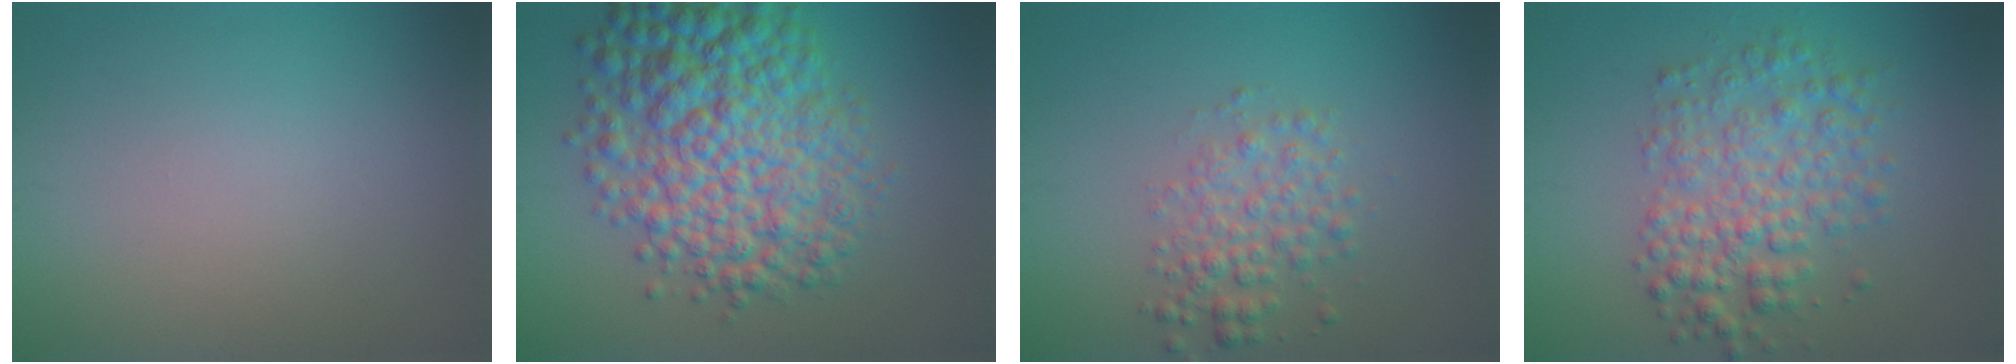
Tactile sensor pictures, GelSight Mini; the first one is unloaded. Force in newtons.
{"total": 9.7, "press": 9.7, "slide": 0.1}
{"total": 2.9, "press": 2.9, "slide": 0.1}
{"total": 4.9, "press": 4.9, "slide": 0.1}